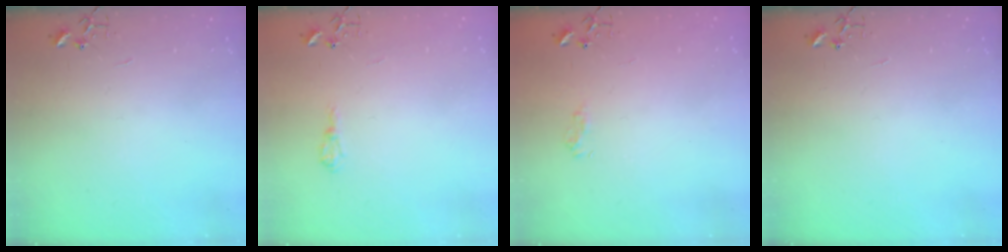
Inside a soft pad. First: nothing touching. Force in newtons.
{"total": 7.2, "press": 7.1, "slide": 0.6}
{"total": 7.1, "press": 7.1, "slide": 0.8}
{"total": 0.0}